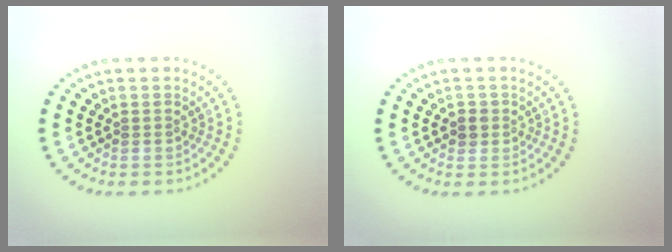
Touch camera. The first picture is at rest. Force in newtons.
{"total": 1.3, "press": 1.2, "slide": 0.5}